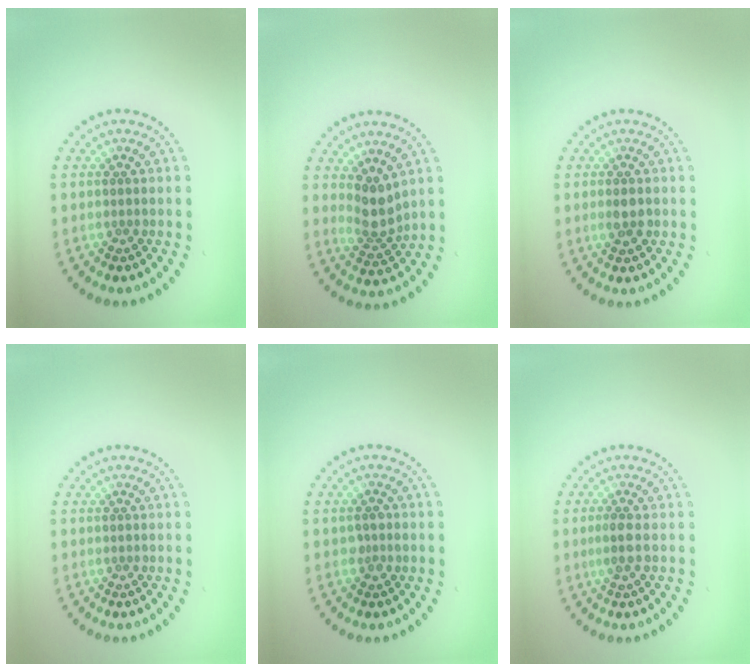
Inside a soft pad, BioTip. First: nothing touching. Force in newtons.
{"total": 2.8, "press": 2.1, "slide": 1.8}
{"total": 1.6, "press": 1.5, "slide": 0.3}
{"total": 0.0}
{"total": 0.8, "press": 0.8, "slide": 0.2}
{"total": 1.5, "press": 1.2, "slide": 0.9}